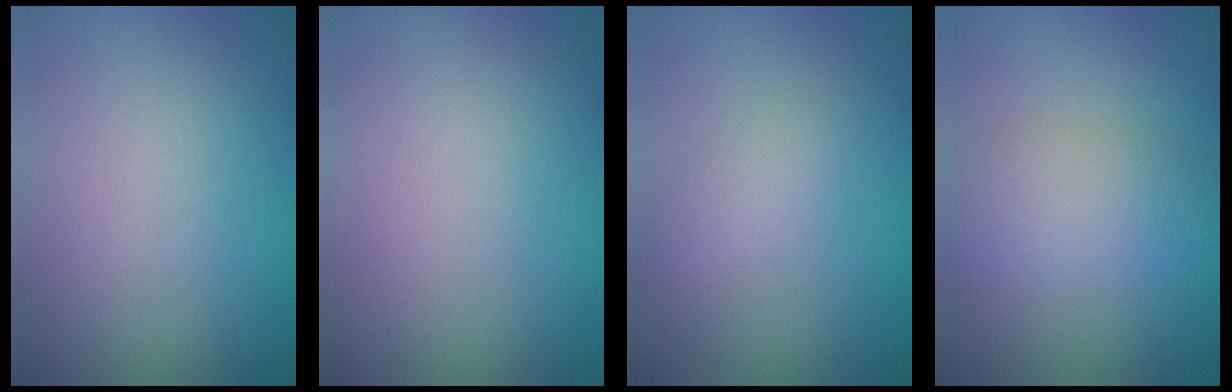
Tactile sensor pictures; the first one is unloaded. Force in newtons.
{"total": 0.0}
{"total": 1.3, "press": 1.3, "slide": 0.0}
{"total": 4.5, "press": 4.5, "slide": 0.1}